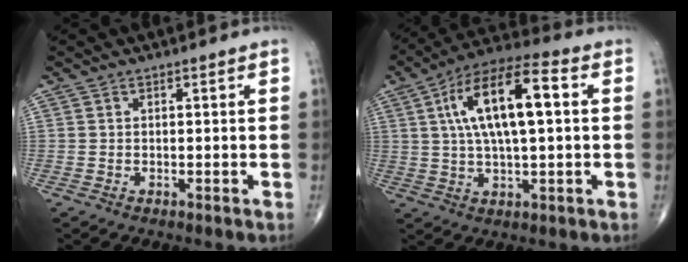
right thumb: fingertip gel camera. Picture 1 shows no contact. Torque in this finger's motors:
{"motor_torque": [-0.40, 1.61, 1.48, 0.54, 0.47]}